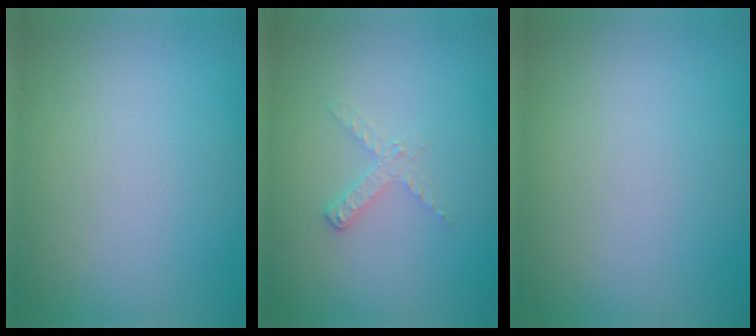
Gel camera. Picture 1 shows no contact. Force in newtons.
{"total": 1.4, "press": 1.4, "slide": 0.1}
{"total": 0.0}